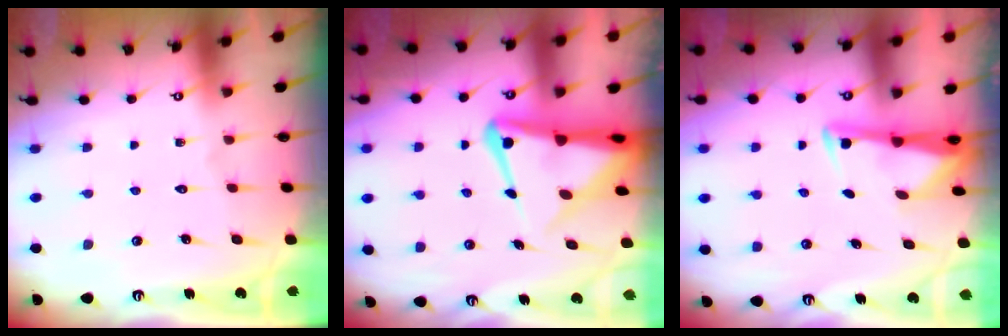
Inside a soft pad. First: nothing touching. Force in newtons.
{"total": 9.2, "press": 9.2, "slide": 1.1}
{"total": 2.9, "press": 2.9, "slide": 0.4}